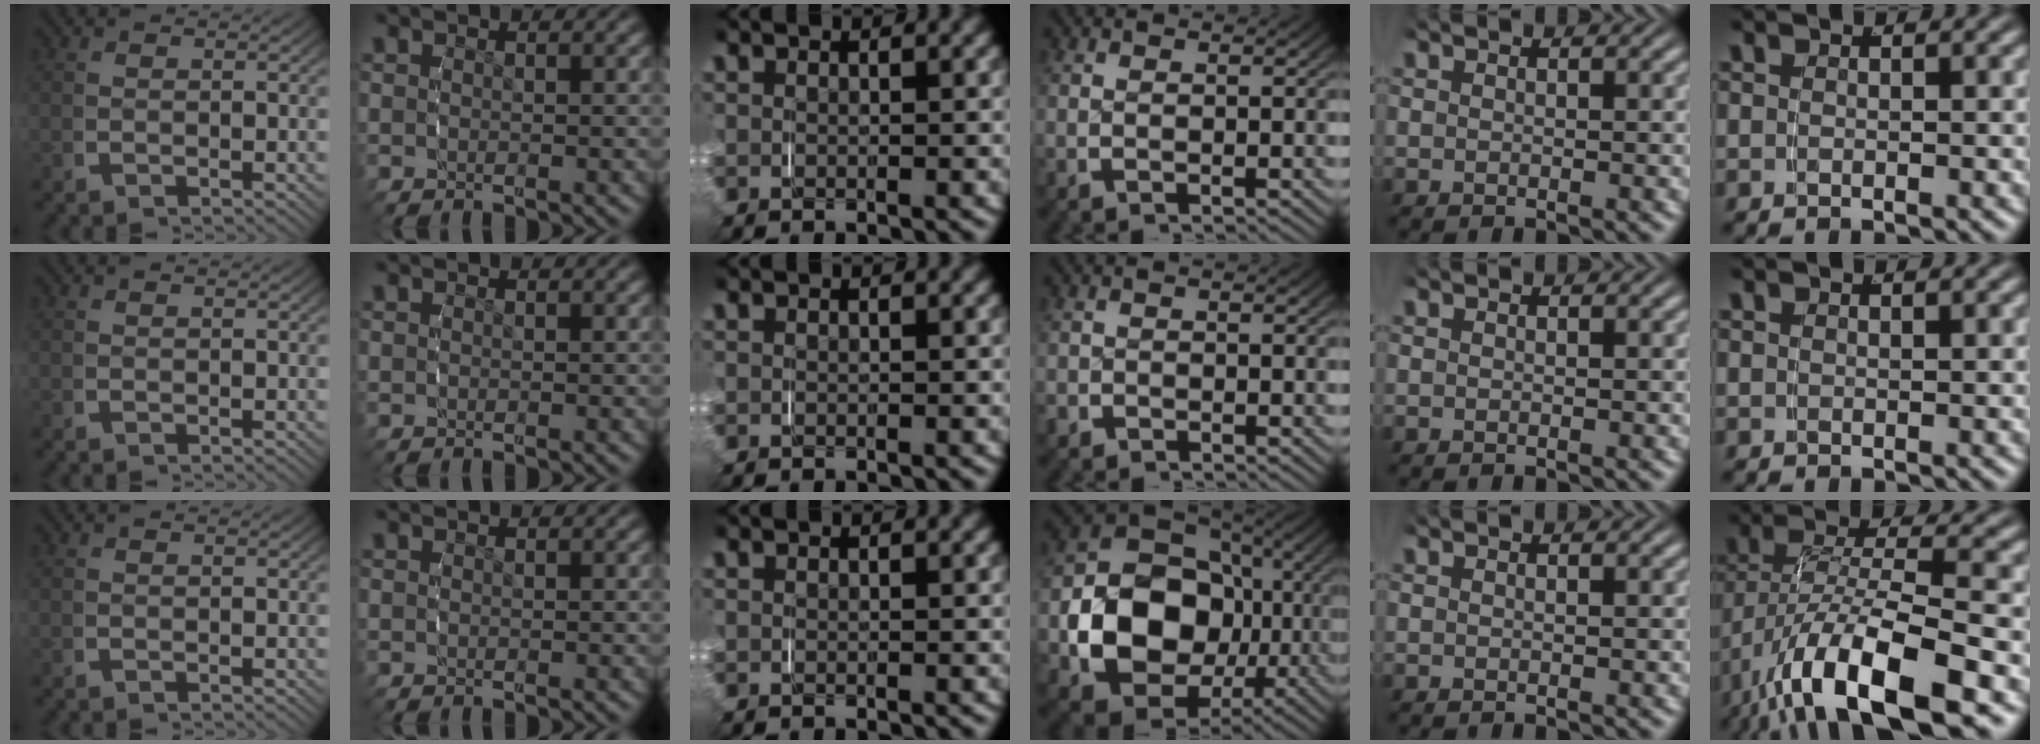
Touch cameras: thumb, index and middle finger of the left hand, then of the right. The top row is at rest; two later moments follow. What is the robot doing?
{"motion": "grasp_and_lifting", "object": "ribbon"}